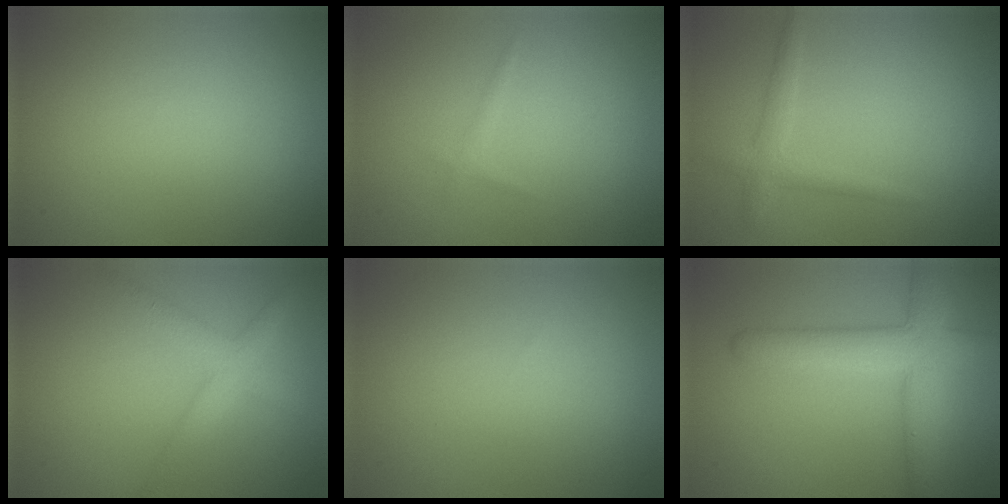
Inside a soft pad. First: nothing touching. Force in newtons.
{"total": 0.6, "press": 0.6, "slide": 0.1}
{"total": 1.8, "press": 1.8, "slide": 0.0}
{"total": 2.7, "press": 2.7, "slide": 0.1}
{"total": 0.0}
{"total": 5.9, "press": 5.9, "slide": 0.2}